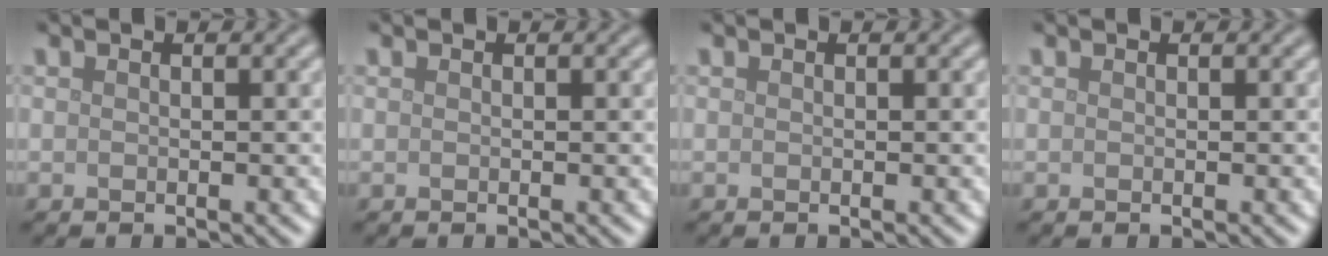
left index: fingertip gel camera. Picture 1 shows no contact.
{"total": 0.0}
{"total": 0.0}
{"total": 0.0}